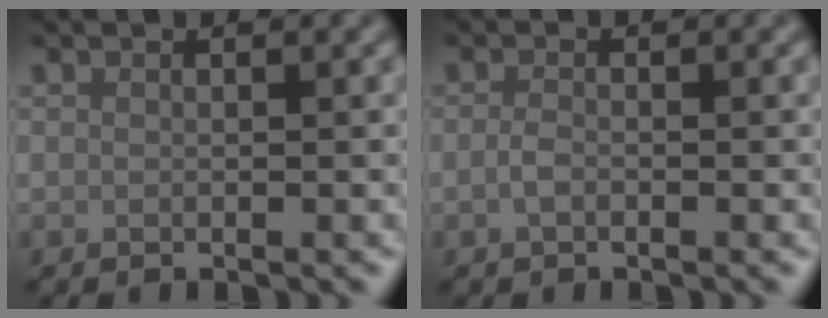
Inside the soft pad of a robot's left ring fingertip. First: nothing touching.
{"total": 1.1, "force": [-0.4, 0.5, 0.9], "torque": [-0.021, -0.001, -0.011]}